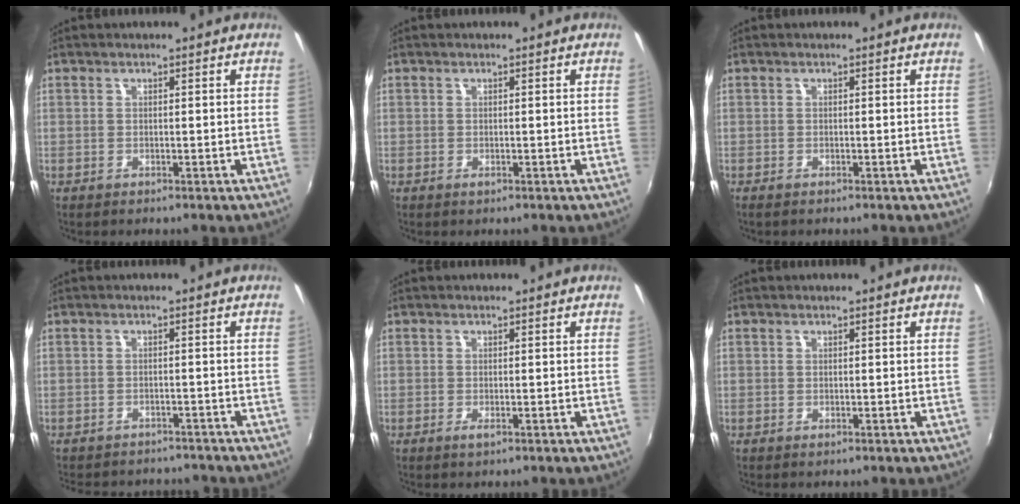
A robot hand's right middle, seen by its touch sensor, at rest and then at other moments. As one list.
[{"total": 0.0}, {"total": 0.8, "force": [-0.7, 0.2, 0.5], "torque": [-0.010, -0.004, -0.013]}, {"total": 9.1, "force": [-8.2, 2.7, 2.8], "torque": [-0.067, -0.015, -0.111]}, {"total": 1.1, "force": [-0.5, 0.0, 1.0], "torque": [-0.017, -0.002, -0.007]}, {"total": 0.0}]